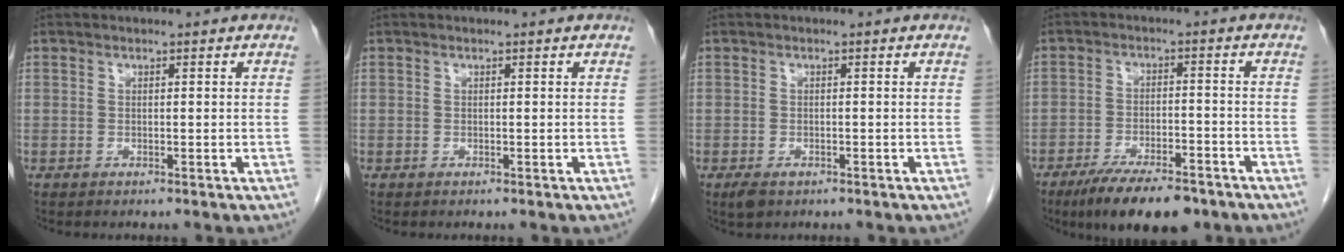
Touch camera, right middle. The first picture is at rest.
{"total": 0.0}
{"total": 2.0, "force": [-1.2, 1.0, 1.3], "torque": [-0.029, -0.003, -0.013]}
{"total": 11.5, "force": [-8.5, 3.4, 6.9], "torque": [-0.105, -0.012, -0.136]}